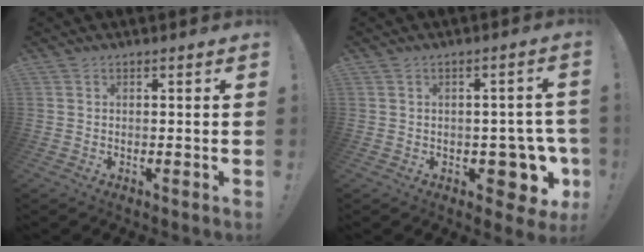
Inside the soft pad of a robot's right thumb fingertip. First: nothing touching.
{"total": 9.4, "force": [-2.7, 6.2, 6.6], "torque": [-0.062, 0.019, -0.033]}